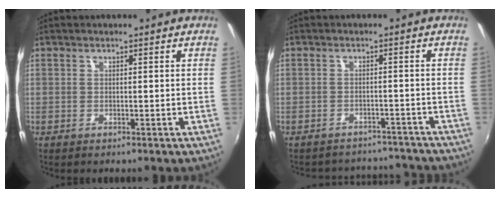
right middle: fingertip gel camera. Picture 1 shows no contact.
{"total": 10.6, "force": [-9.3, 4.6, 1.9], "torque": [-0.043, 0.033, -0.109]}